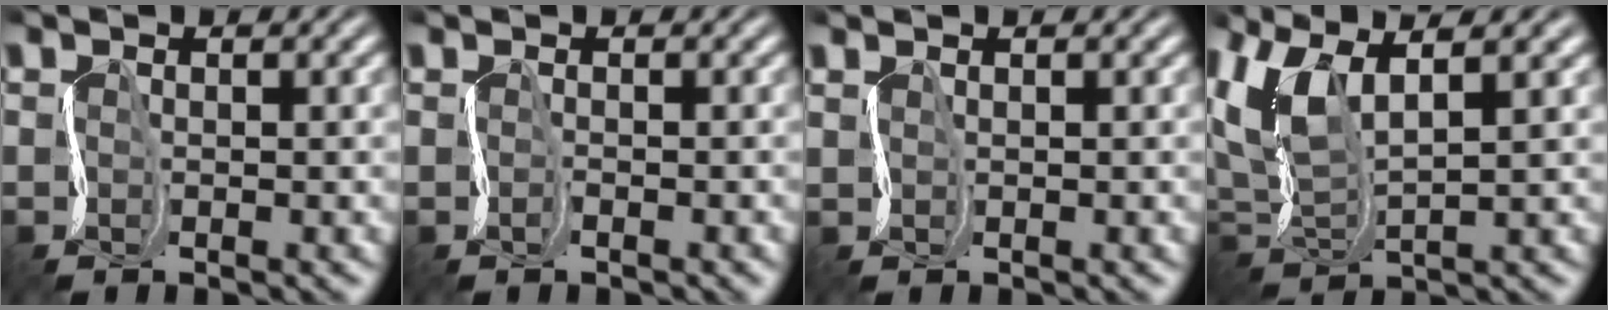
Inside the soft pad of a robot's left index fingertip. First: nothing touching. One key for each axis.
{"total": 0.7, "fx": -0.1, "fy": -0.2, "fz": -0.7, "tx": 0.007, "ty": -0.001, "tz": -0.005}
{"total": 1.0, "fx": 1.0, "fy": 0.1, "fz": -0.3, "tx": 0.010, "ty": -0.001, "tz": 0.020}
{"total": 5.9, "fx": 3.8, "fy": 2.4, "fz": 3.9, "tx": -0.116, "ty": 0.010, "tz": 0.074}